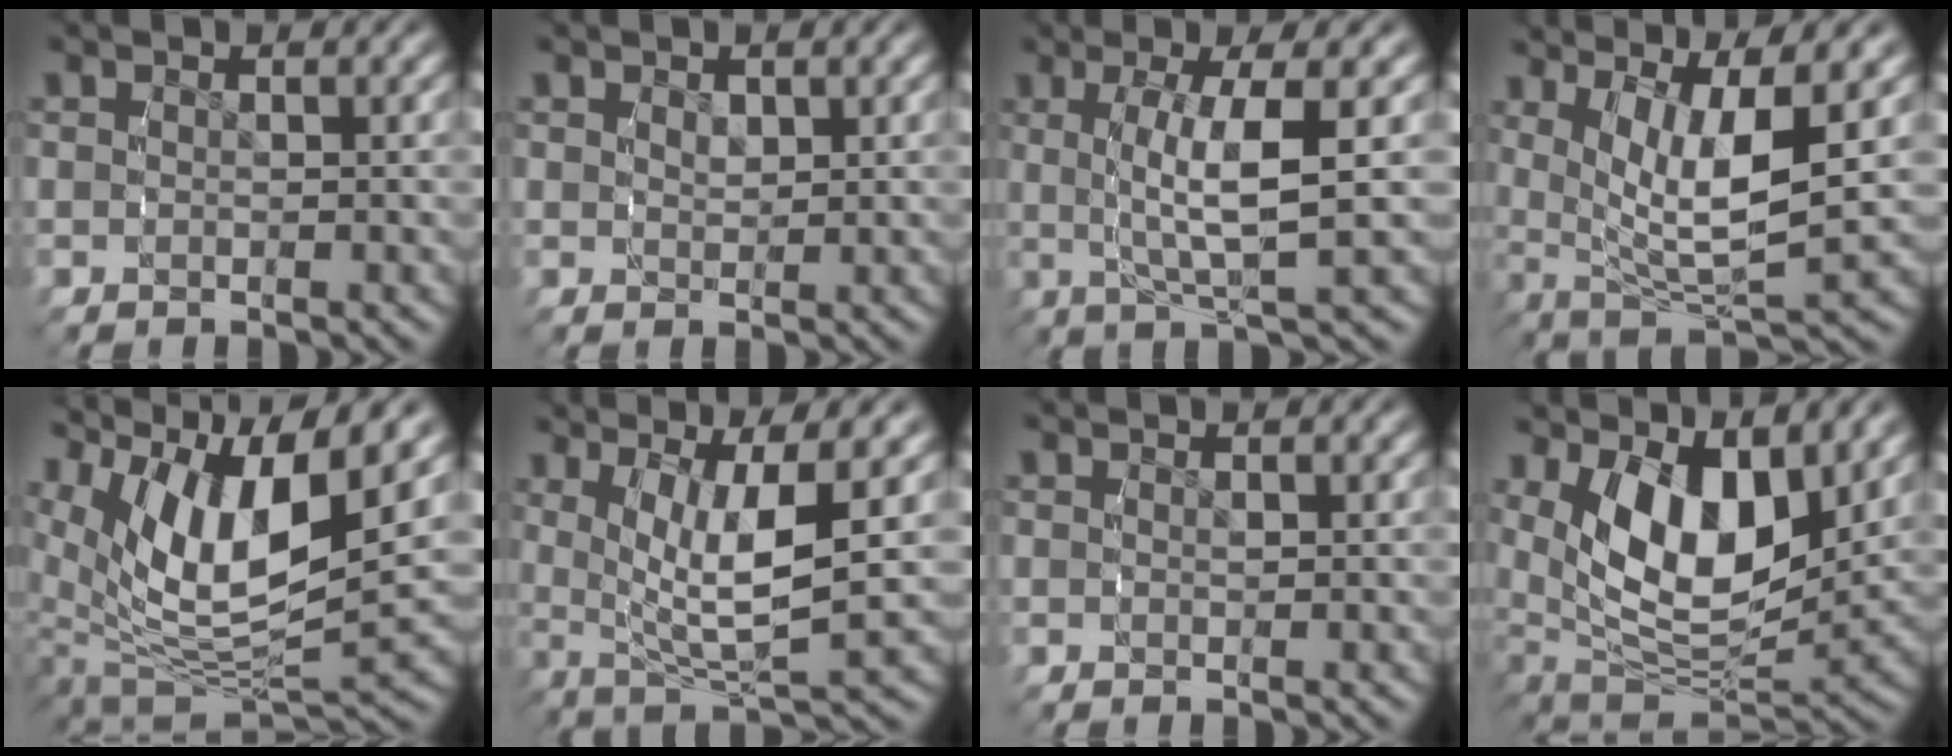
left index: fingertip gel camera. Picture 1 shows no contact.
{"total": 0.7, "force": [0.7, 0.1, 0.2], "torque": [0.003, -0.002, 0.016]}
{"total": 4.9, "force": [0.5, 0.1, 4.9], "torque": [-0.080, 0.010, 0.006]}
{"total": 8.5, "force": [1.2, 4.4, 7.1], "torque": [-0.132, -0.019, 0.028]}
{"total": 13.1, "force": [1.2, 8.3, 10.0], "torque": [-0.186, -0.030, 0.031]}
{"total": 7.5, "force": [1.2, 3.5, 6.5], "torque": [-0.119, -0.010, 0.025]}
{"total": 0.0}
{"total": 10.7, "force": [0.9, 6.9, 8.1], "torque": [-0.152, -0.041, 0.032]}